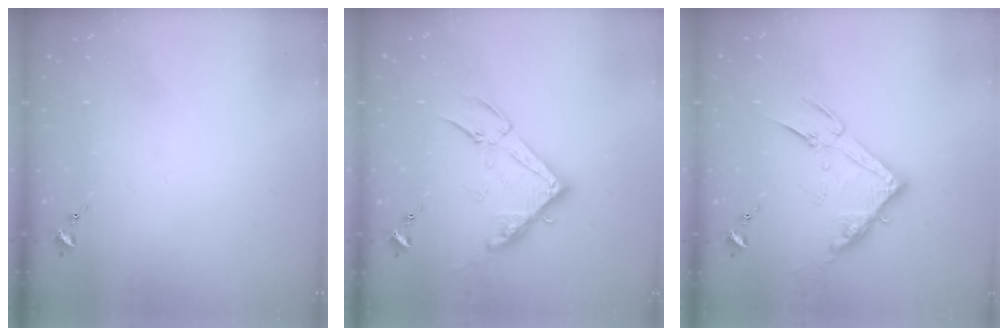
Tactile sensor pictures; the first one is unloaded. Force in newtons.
{"total": 15.6, "press": 15.6, "slide": 0.6}
{"total": 13.9, "press": 13.8, "slide": 0.9}